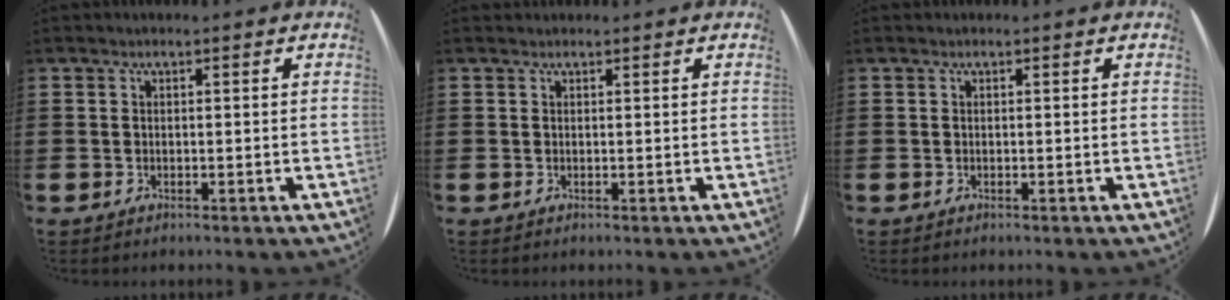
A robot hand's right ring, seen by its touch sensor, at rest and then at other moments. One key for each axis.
{"total": 0.7, "fx": 0.6, "fy": 0.1, "fz": -0.2, "tx": 0.003, "ty": 0.005, "tz": 0.012}
{"total": 0.0}